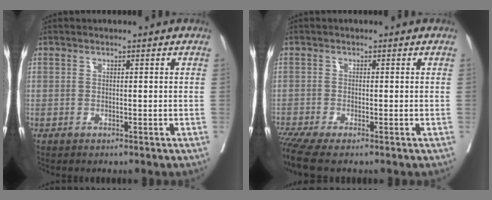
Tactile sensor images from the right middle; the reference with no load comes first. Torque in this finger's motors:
{"motor_torque": [1.07, -1.06, 0.57, 0.18]}